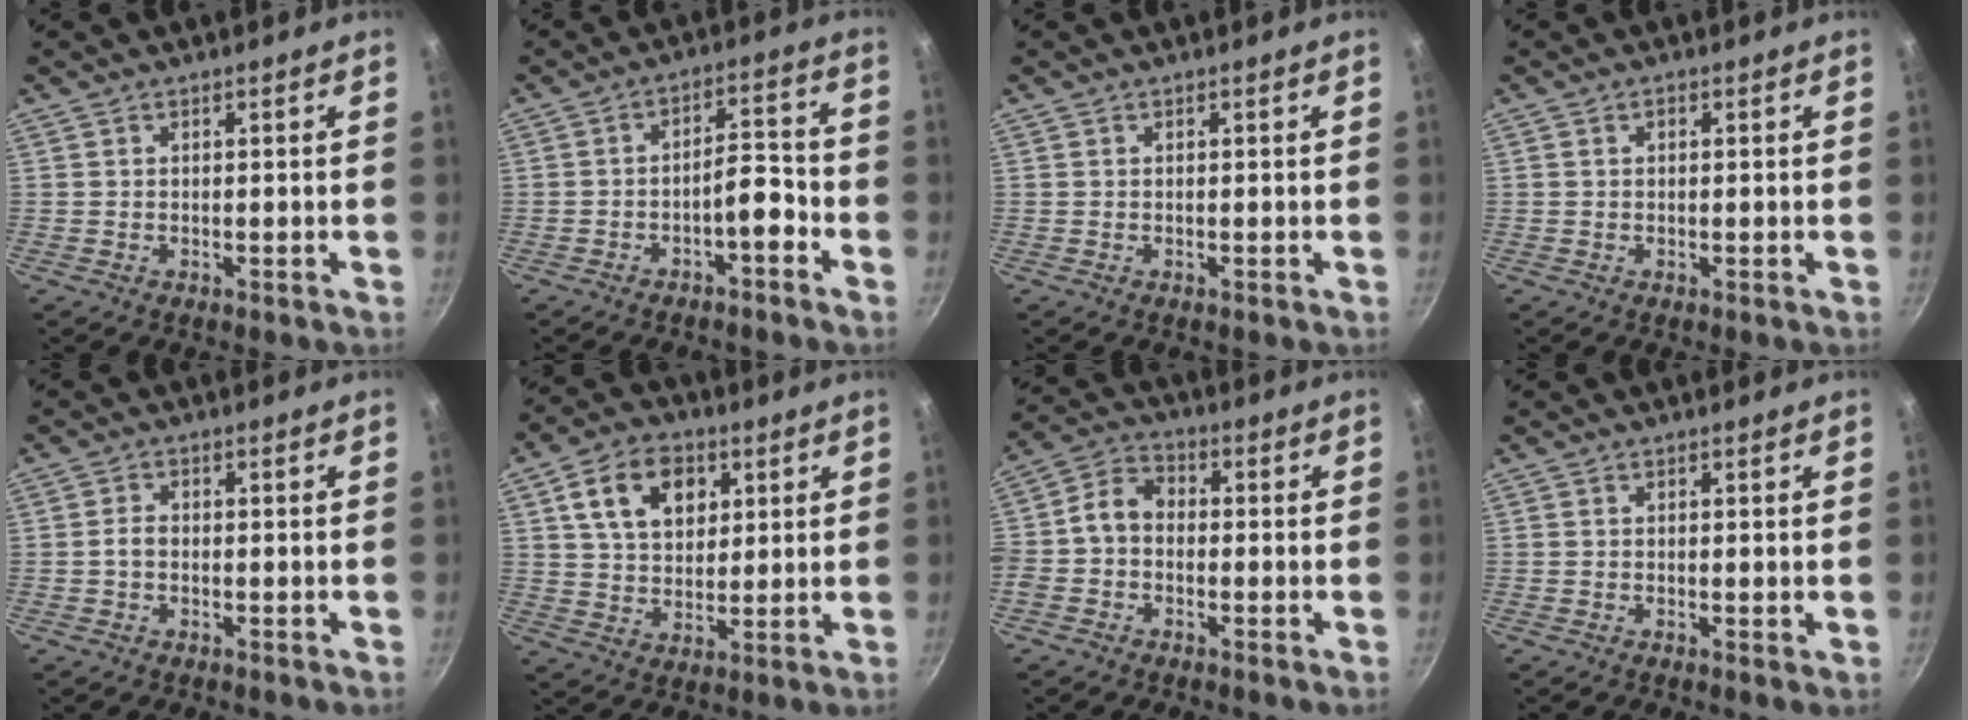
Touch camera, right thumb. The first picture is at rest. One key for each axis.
{"total": 5.6, "fx": -3.1, "fy": 2.0, "fz": 4.2, "tx": -0.052, "ty": 0.044, "tz": -0.044}
{"total": 0.0}
{"total": 0.9, "fx": 0.2, "fy": 0.6, "fz": 0.6, "tx": -0.009, "ty": 0.005, "tz": 0.004}
{"total": 1.9, "fx": -0.4, "fy": 1.3, "fz": 1.3, "tx": -0.023, "ty": 0.012, "tz": -0.009}
{"total": 12.3, "fx": 4.4, "fy": 8.7, "fz": 7.6, "tx": -0.102, "ty": -0.003, "tz": 0.069}
{"total": 6.9, "fx": -1.2, "fy": 5.4, "fz": 4.2, "tx": -0.068, "ty": 0.028, "tz": -0.043}
{"total": 0.0}